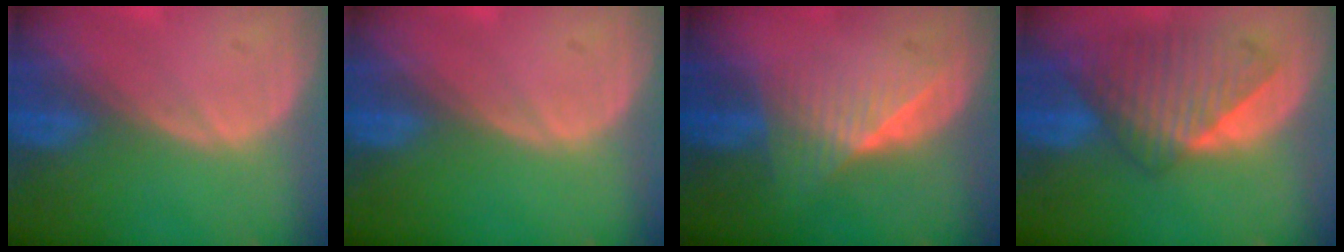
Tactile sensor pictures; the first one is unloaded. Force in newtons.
{"total": 0.0}
{"total": 6.3, "press": 5.9, "slide": 2.0}
{"total": 8.8, "press": 8.0, "slide": 3.5}